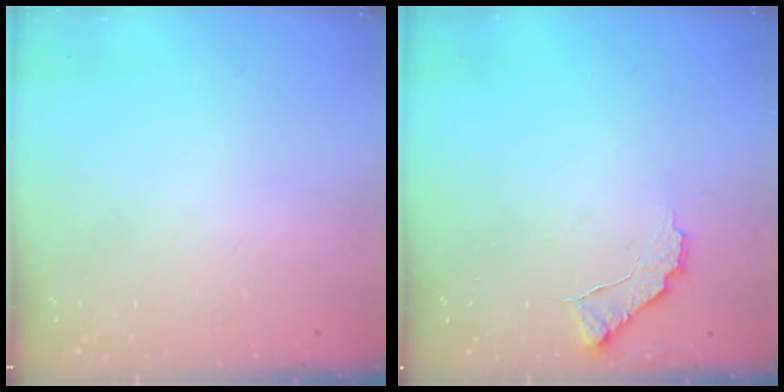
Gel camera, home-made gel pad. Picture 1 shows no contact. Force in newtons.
{"total": 7.2, "press": 7.1, "slide": 0.5}